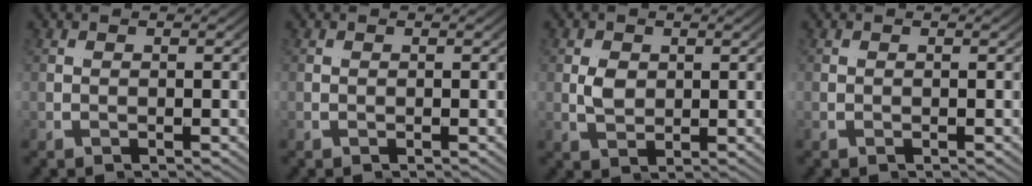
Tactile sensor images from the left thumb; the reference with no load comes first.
{"total": 0.0}
{"total": 1.9, "force": [0.7, 1.4, 1.1], "torque": [-0.032, -0.005, 0.013]}
{"total": 0.0}